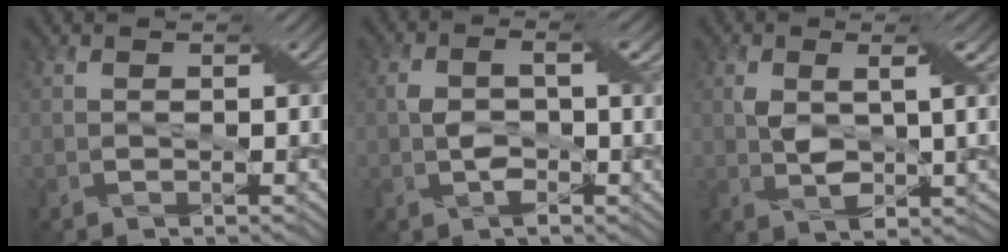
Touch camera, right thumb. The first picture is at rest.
{"total": 5.6, "force": [-0.2, 2.5, 5.0], "torque": [-0.085, 0.000, -0.008]}
{"total": 5.5, "force": [0.8, 1.7, 5.2], "torque": [-0.091, 0.005, 0.016]}